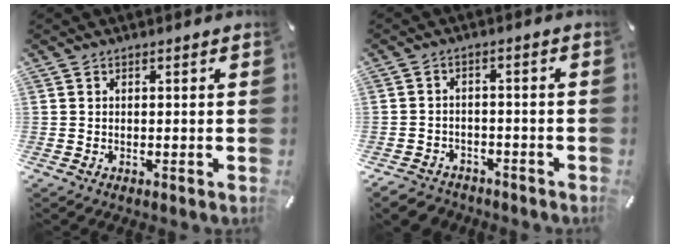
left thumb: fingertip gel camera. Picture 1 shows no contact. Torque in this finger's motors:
{"motor_torque": [0.16, 2.56, 0.58, 0.56, 0.17]}